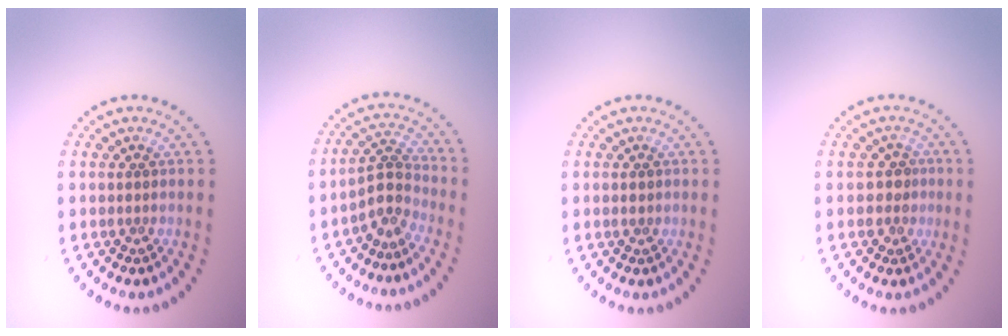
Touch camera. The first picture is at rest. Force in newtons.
{"total": 2.6, "press": 1.8, "slide": 1.9}
{"total": 0.8, "press": 0.8, "slide": 0.1}
{"total": 1.8, "press": 1.6, "slide": 0.8}